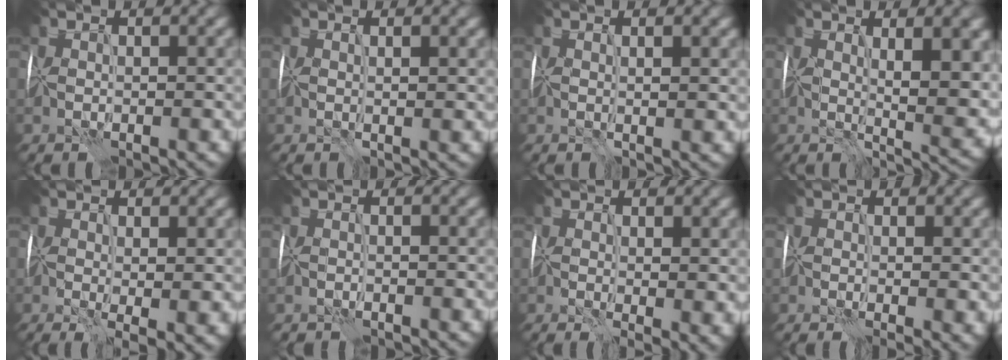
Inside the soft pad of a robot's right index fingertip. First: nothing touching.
{"total": 1.1, "force": [0.1, 0.0, 1.1], "torque": [-0.016, -0.003, 0.001]}
{"total": 1.4, "force": [0.2, 0.1, 1.4], "torque": [-0.022, -0.003, 0.003]}
{"total": 9.0, "force": [1.5, 3.0, 8.3], "torque": [-0.123, -0.015, 0.026]}
{"total": 4.3, "force": [-0.5, 1.5, 4.0], "torque": [-0.071, -0.017, -0.006]}
{"total": 0.7, "force": [-0.7, 0.1, 0.1], "torque": [-0.001, -0.003, -0.016]}
{"total": 3.8, "force": [-0.2, 1.5, 3.5], "torque": [-0.053, -0.012, 0.001]}
{"total": 2.3, "force": [-0.4, 0.6, 2.2], "torque": [-0.029, -0.006, -0.008]}